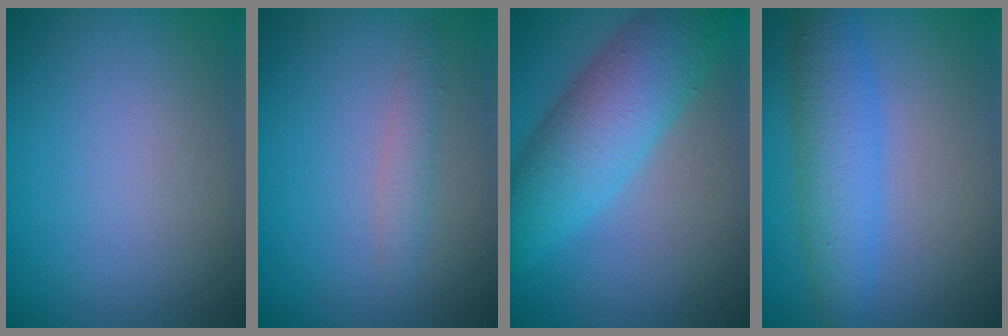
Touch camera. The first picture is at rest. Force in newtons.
{"total": 1.4, "press": 1.4, "slide": 0.1}
{"total": 7.7, "press": 7.7, "slide": 0.2}
{"total": 4.2, "press": 4.2, "slide": 0.2}